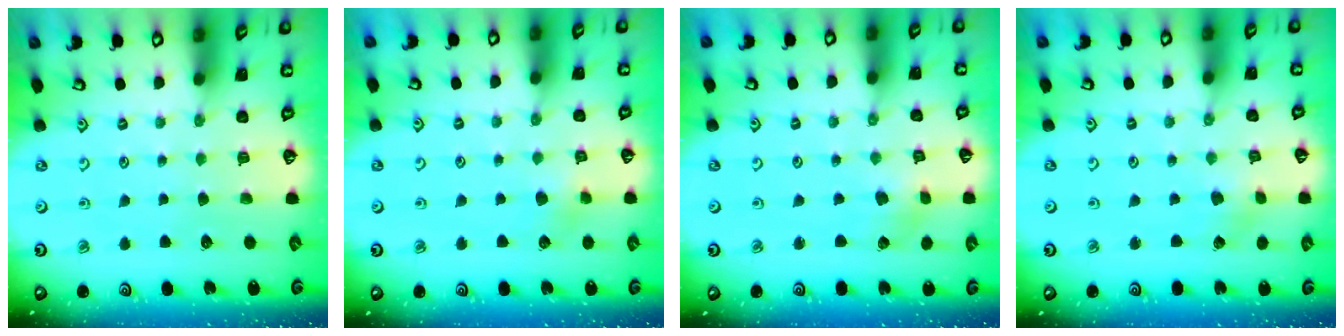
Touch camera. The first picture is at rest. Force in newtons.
{"total": 3.8, "press": 3.8, "slide": 0.5}
{"total": 2.4, "press": 2.3, "slide": 0.6}
{"total": 1.7, "press": 1.7, "slide": 0.3}